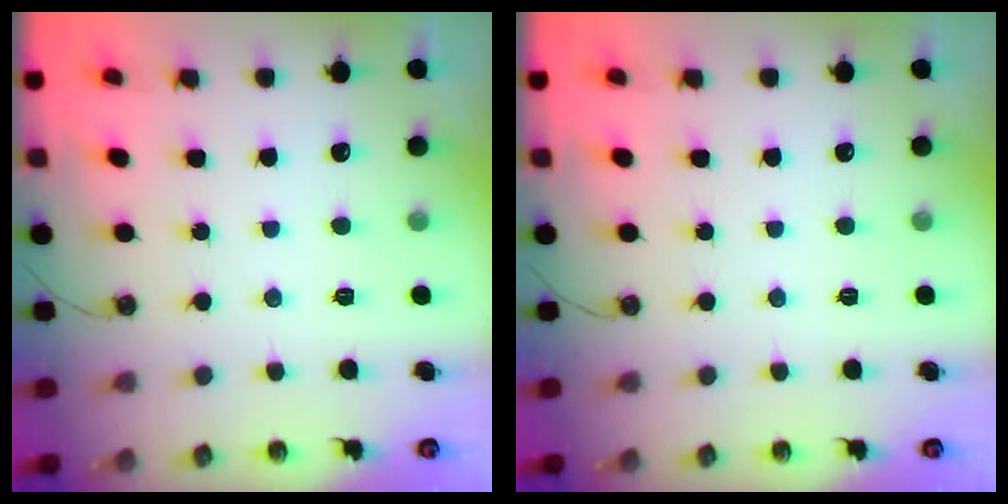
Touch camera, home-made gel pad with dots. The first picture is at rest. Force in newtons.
{"total": 0.0}